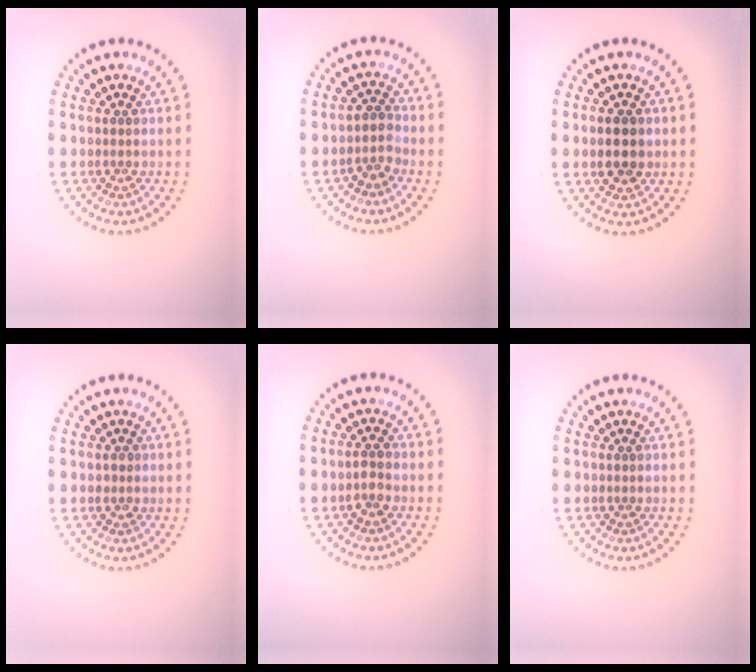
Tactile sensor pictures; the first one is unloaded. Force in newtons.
{"total": 2.0, "press": 1.6, "slide": 1.2}
{"total": 2.7, "press": 2.7, "slide": 0.2}
{"total": 0.8, "press": 0.7, "slide": 0.3}
{"total": 1.5, "press": 1.4, "slide": 0.4}
{"total": 0.0}